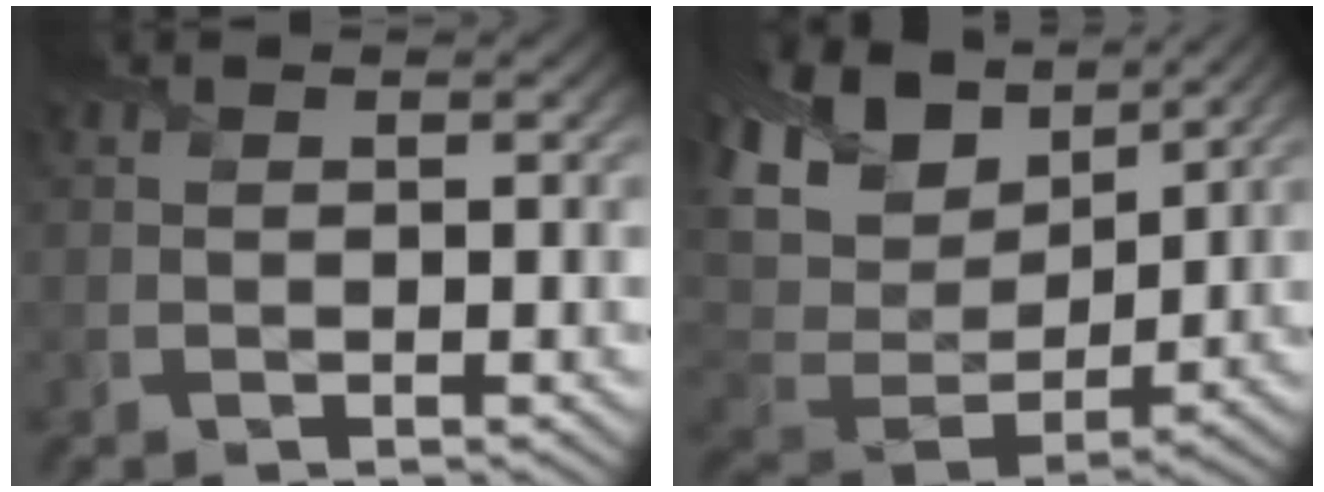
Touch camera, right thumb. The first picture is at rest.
{"total": 14.2, "force": [7.7, 8.6, 8.3], "torque": [-0.233, 0.041, 0.139]}